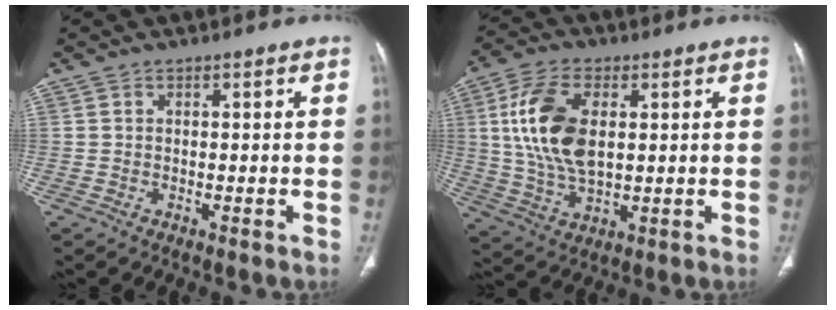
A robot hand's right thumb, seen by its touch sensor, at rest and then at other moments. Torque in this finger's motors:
{"motor_torque": [-0.09, 1.64, 1.63, 0.57, 0.47]}